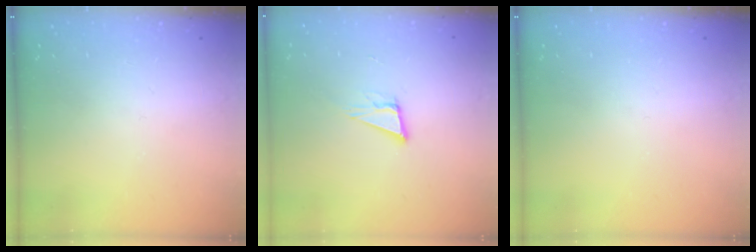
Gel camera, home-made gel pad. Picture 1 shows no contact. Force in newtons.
{"total": 7.7, "press": 7.0, "slide": 3.2}
{"total": 0.0}